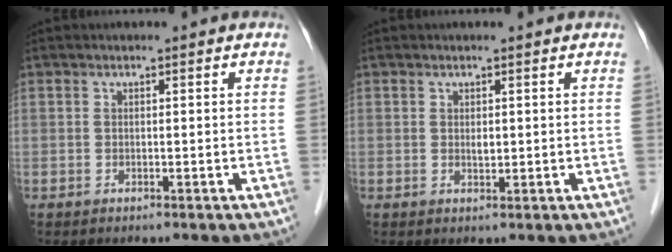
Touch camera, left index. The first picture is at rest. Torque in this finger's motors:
{"motor_torque": [0.44, 0.10, 0.00, 0.03]}